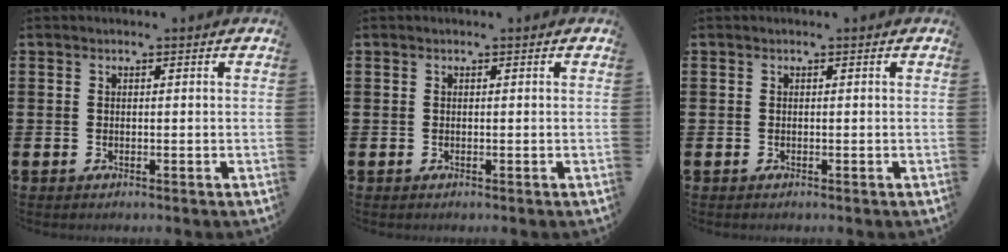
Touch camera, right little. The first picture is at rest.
{"total": 0.0}
{"total": 0.0}